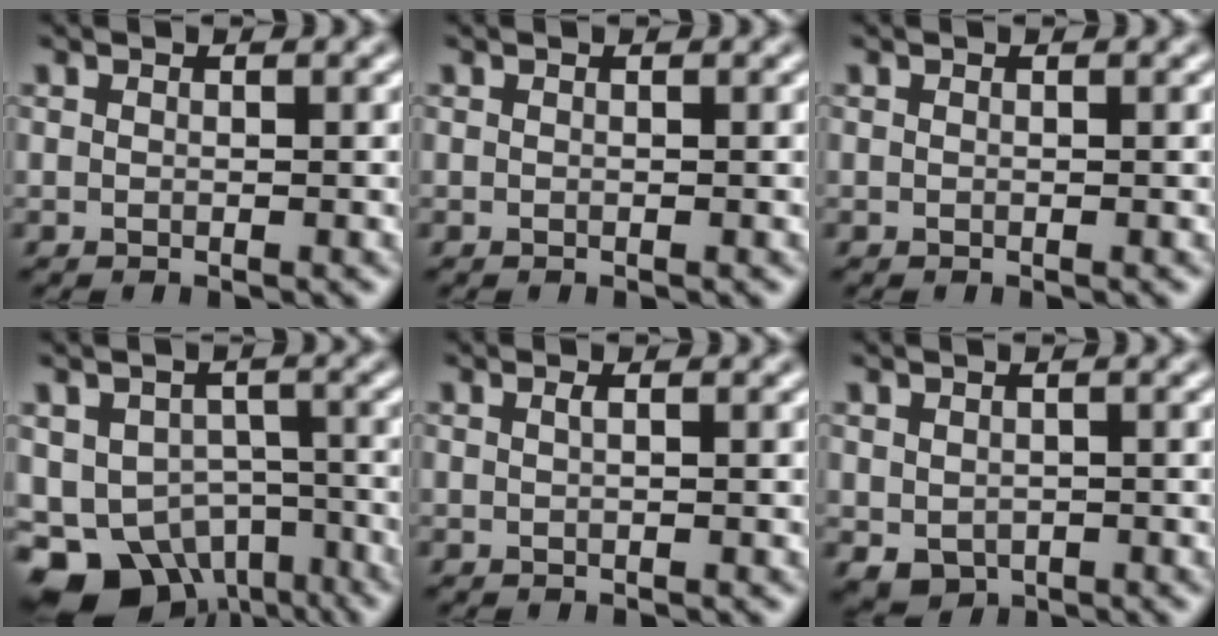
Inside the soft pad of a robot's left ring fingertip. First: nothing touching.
{"total": 0.0}
{"total": 0.0}
{"total": 10.5, "force": [-6.4, 6.9, 4.7], "torque": [-0.074, -0.019, -0.094]}
{"total": 0.6, "force": [0.2, 0.1, 0.5], "torque": [-0.009, 0.004, 0.002]}
{"total": 2.0, "force": [-0.5, 1.6, 1.1], "torque": [-0.021, -0.012, -0.002]}